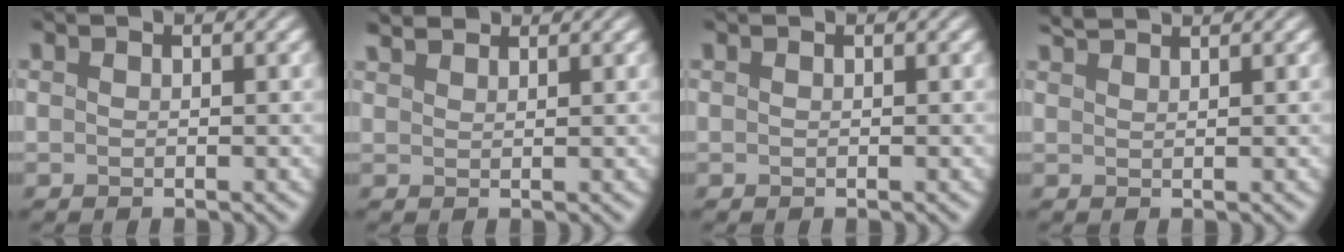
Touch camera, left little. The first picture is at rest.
{"total": 3.6, "force": [3.2, 1.0, 1.3], "torque": [-0.017, 0.019, 0.031]}
{"total": 0.0}
{"total": 2.3, "force": [2.1, 0.1, 0.8], "torque": [-0.014, 0.013, 0.032]}